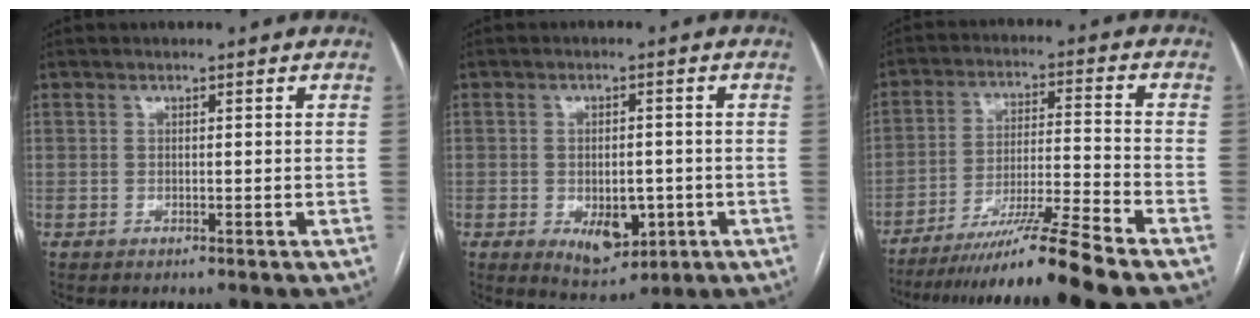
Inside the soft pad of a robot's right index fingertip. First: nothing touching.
{"total": 7.4, "force": [-2.2, 4.1, 5.7], "torque": [-0.083, -0.003, -0.017]}
{"total": 12.6, "force": [-10.2, -3.0, 6.8], "torque": [-0.107, -0.020, -0.176]}